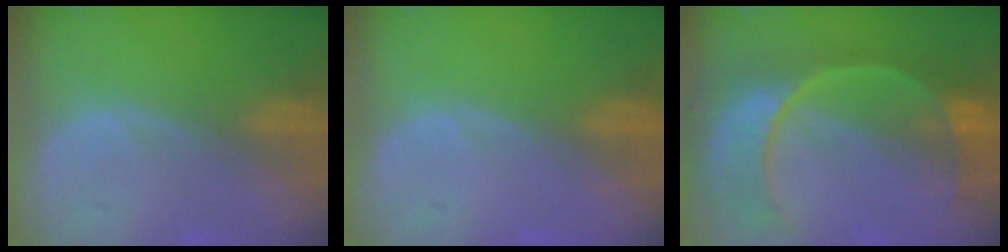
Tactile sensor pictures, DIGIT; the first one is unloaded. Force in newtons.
{"total": 0.0}
{"total": 10.3, "press": 9.0, "slide": 5.0}